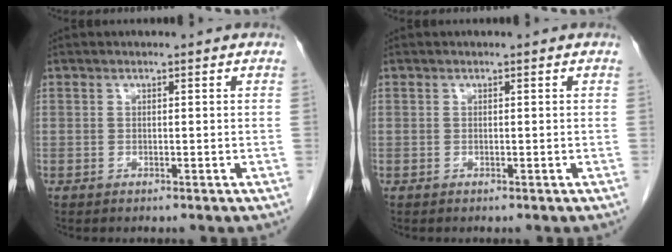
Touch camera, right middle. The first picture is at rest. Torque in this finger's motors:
{"motor_torque": [0.00, 0.00, 0.00, 0.00]}